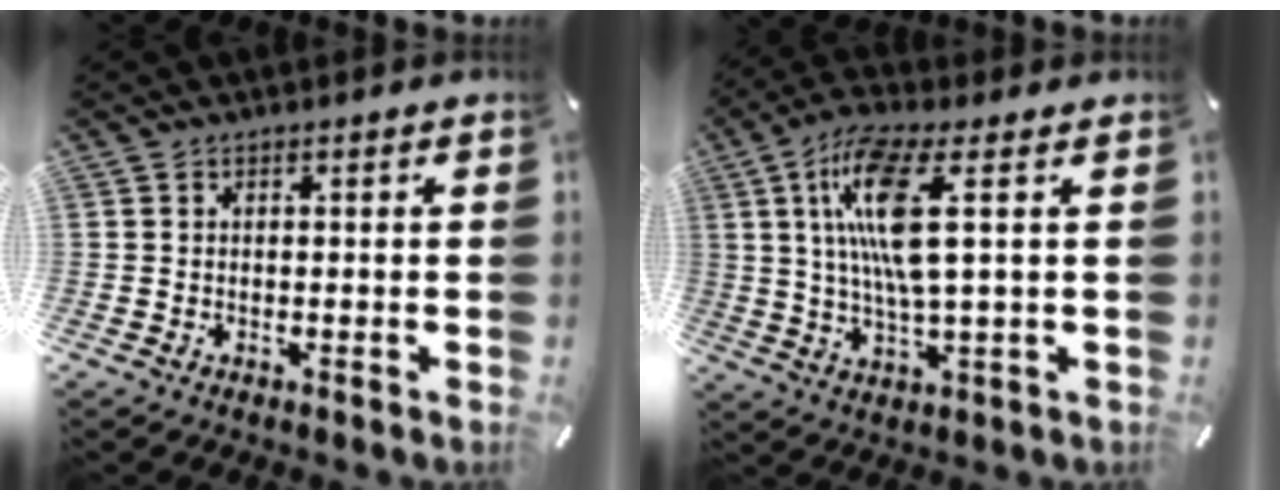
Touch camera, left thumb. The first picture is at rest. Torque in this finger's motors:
{"motor_torque": [1.63, 2.99, 2.07, -0.65, 0.66]}